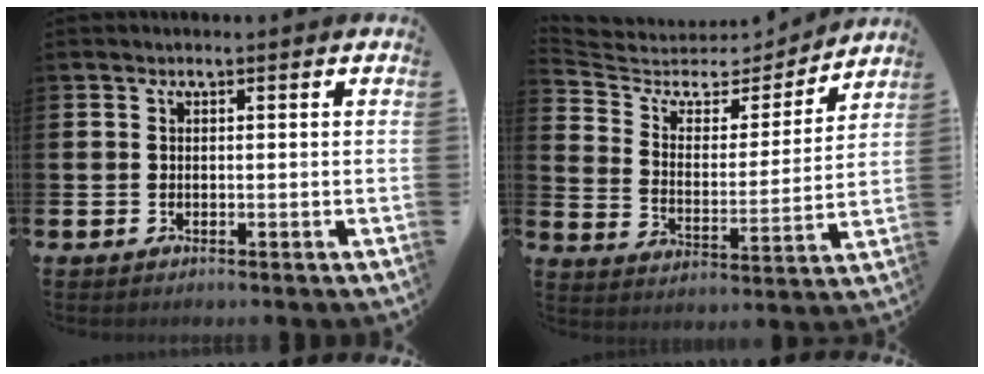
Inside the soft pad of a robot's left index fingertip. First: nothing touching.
{"total": 5.9, "force": [4.9, 2.8, 1.7], "torque": [-0.069, -0.036, 0.079]}